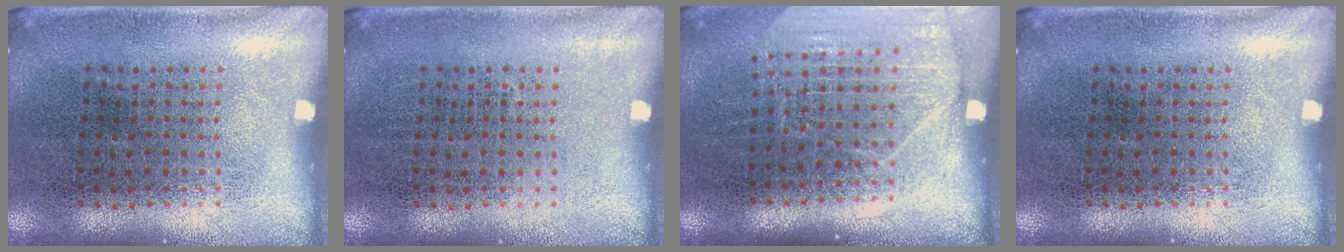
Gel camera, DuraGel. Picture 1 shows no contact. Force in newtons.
{"total": 0.0}
{"total": 1.6, "press": 1.5, "slide": 0.5}
{"total": 0.0}